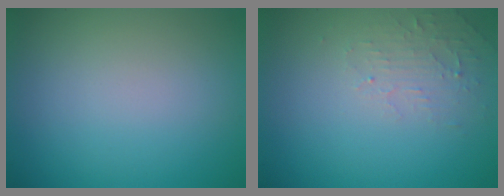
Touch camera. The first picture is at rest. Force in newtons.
{"total": 2.0, "press": 1.9, "slide": 0.4}